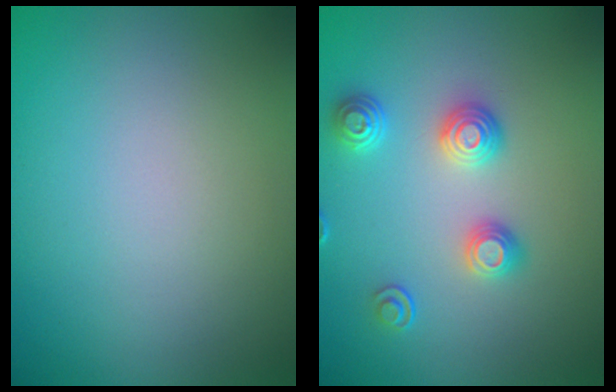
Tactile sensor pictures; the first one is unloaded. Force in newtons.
{"total": 3.0, "press": 2.6, "slide": 1.3}